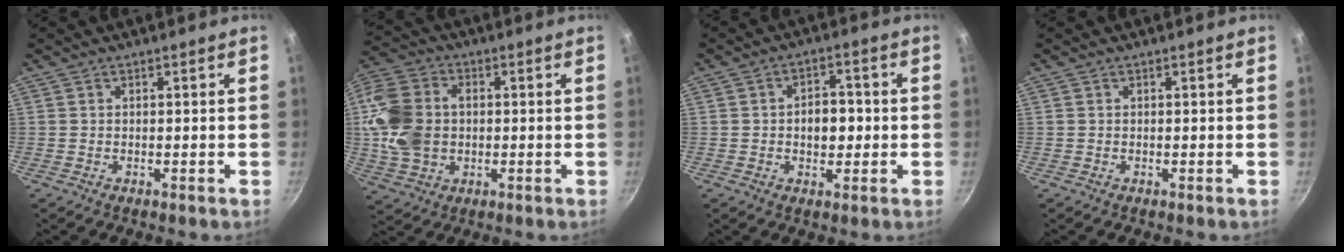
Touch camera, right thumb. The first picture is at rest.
{"total": 14.3, "force": [0.3, 10.3, 9.9], "torque": [-0.202, 0.013, 0.005]}
{"total": 6.1, "force": [-0.3, 4.0, 4.6], "torque": [-0.048, 0.011, -0.007]}
{"total": 0.0}